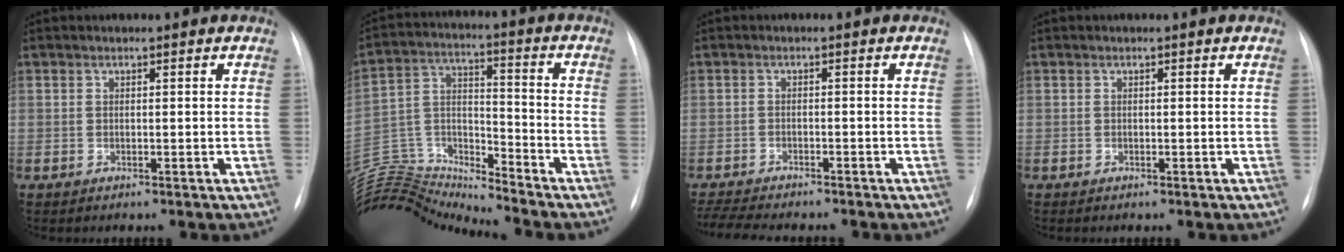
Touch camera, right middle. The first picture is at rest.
{"total": 16.3, "force": [-16.2, -0.7, 1.8], "torque": [-0.038, 0.042, -0.300]}
{"total": 8.9, "force": [-8.0, 1.4, 3.7], "torque": [-0.066, -0.012, -0.120]}
{"total": 0.0}